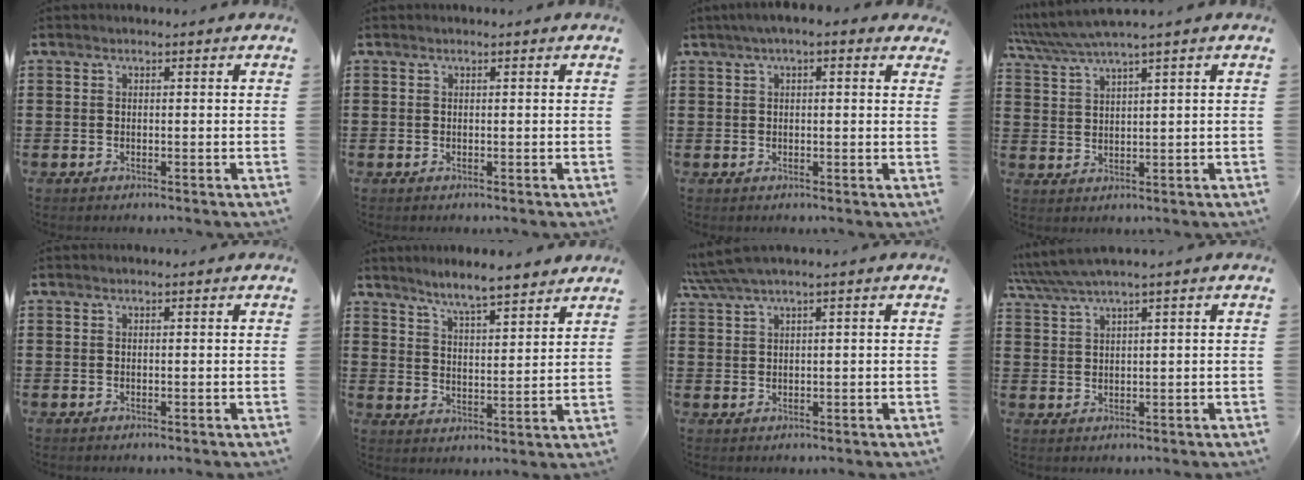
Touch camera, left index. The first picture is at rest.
{"total": 0.0}
{"total": 2.3, "force": [1.2, 0.8, 1.9], "torque": [-0.038, 0.008, 0.019]}
{"total": 3.8, "force": [3.1, -0.2, 2.1], "torque": [-0.051, -0.009, 0.053]}
{"total": 0.0}
{"total": 5.3, "force": [5.0, -0.1, 1.6], "torque": [-0.050, -0.025, 0.088]}
{"total": 2.4, "force": [1.5, 0.0, 1.9], "torque": [-0.047, -0.001, 0.024]}
{"total": 3.0, "force": [2.3, -0.1, 2.0], "torque": [-0.054, -0.005, 0.037]}